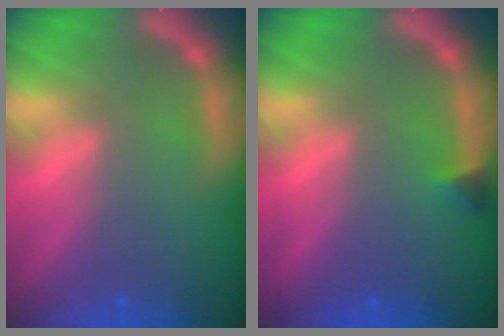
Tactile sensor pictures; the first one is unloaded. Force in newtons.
{"total": 0.9}